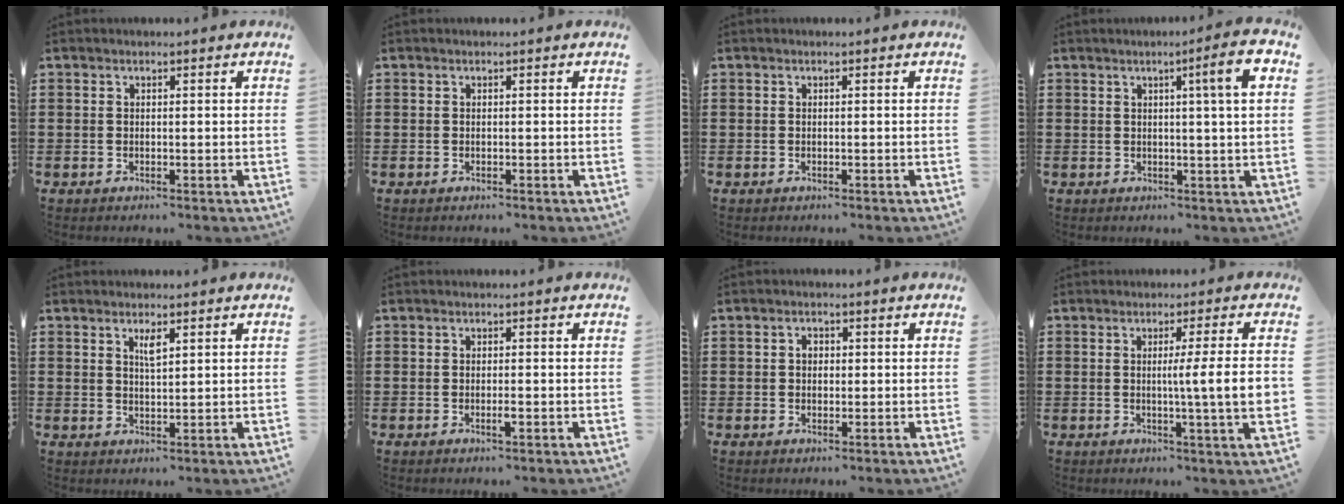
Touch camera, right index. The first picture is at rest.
{"total": 0.0}
{"total": 0.0}
{"total": 6.7, "force": [2.0, -0.1, 6.4], "torque": [-0.106, -0.007, 0.025]}
{"total": 2.3, "force": [1.2, 0.6, 1.8], "torque": [-0.031, -0.001, 0.018]}
{"total": 1.4, "force": [-0.6, 0.1, 1.2], "torque": [-0.031, -0.008, -0.011]}
{"total": 1.4, "force": [0.0, 1.0, 0.9], "torque": [-0.019, 0.007, -0.001]}
{"total": 7.6, "force": [0.1, -0.4, 7.6], "torque": [-0.125, -0.011, -0.006]}